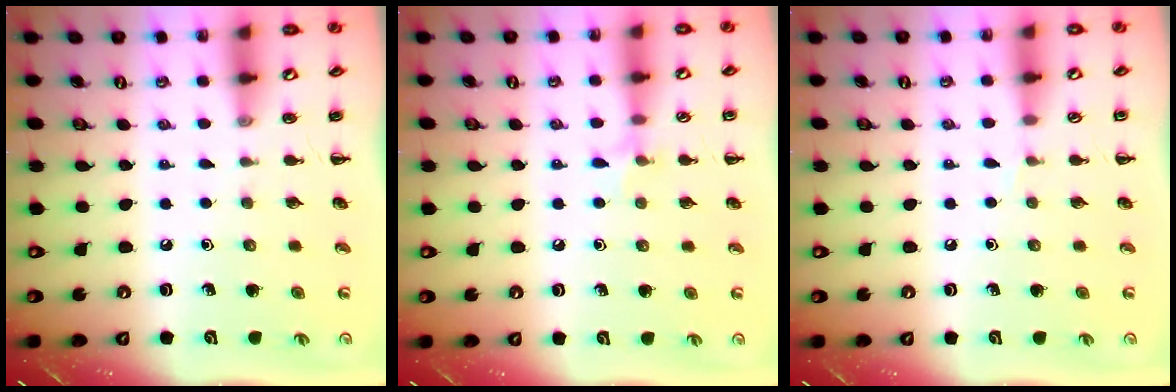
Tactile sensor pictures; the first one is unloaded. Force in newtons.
{"total": 5.8, "press": 5.4, "slide": 2.2}
{"total": 3.1, "press": 2.9, "slide": 1.1}